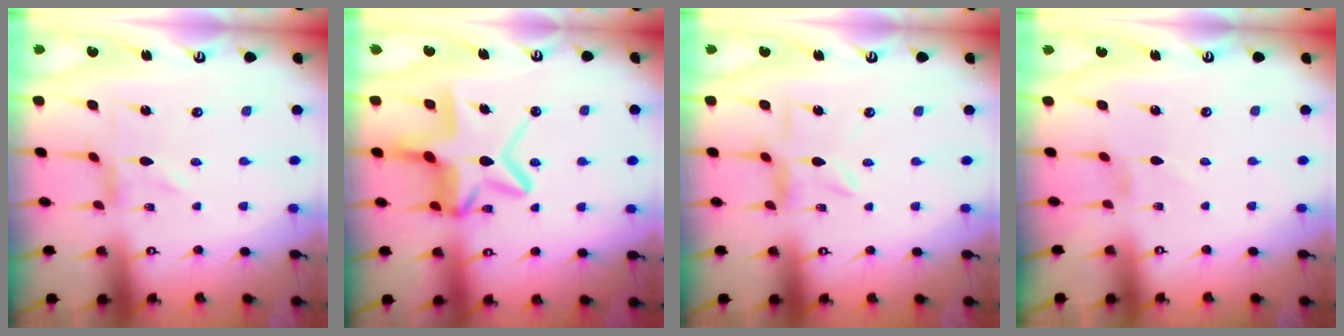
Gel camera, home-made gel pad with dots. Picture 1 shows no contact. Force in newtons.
{"total": 13.4, "press": 13.4, "slide": 1.2}
{"total": 4.5, "press": 4.5, "slide": 0.5}
{"total": 0.0}